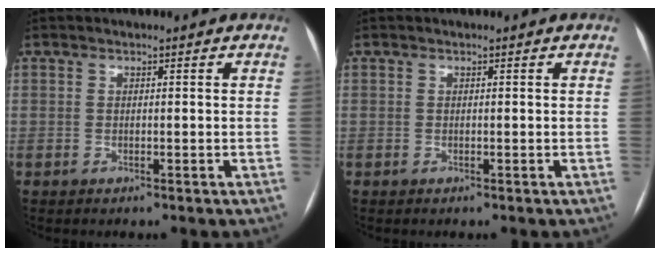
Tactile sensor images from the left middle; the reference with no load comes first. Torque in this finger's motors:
{"motor_torque": [0.00, 0.00, 0.00, 0.00]}